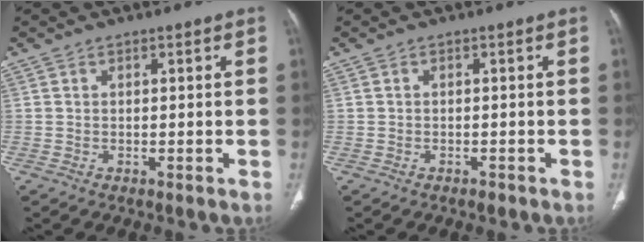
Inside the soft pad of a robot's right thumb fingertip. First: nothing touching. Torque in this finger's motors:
{"motor_torque": [0.24, -0.15, 0.30, 0.05, 0.11]}